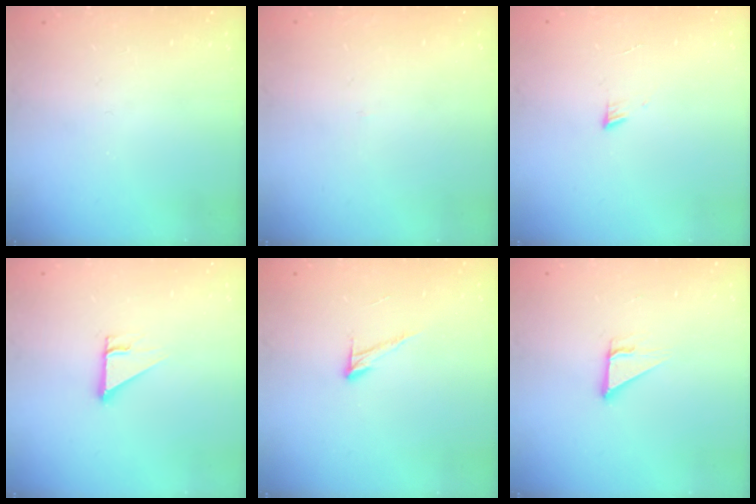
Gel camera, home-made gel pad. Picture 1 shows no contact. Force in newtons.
{"total": 1.5, "press": 1.5, "slide": 0.1}
{"total": 3.5, "press": 3.4, "slide": 0.4}
{"total": 2.7, "press": 2.7, "slide": 0.0}
{"total": 7.1, "press": 7.0, "slide": 0.4}
{"total": 3.8, "press": 3.8, "slide": 0.2}